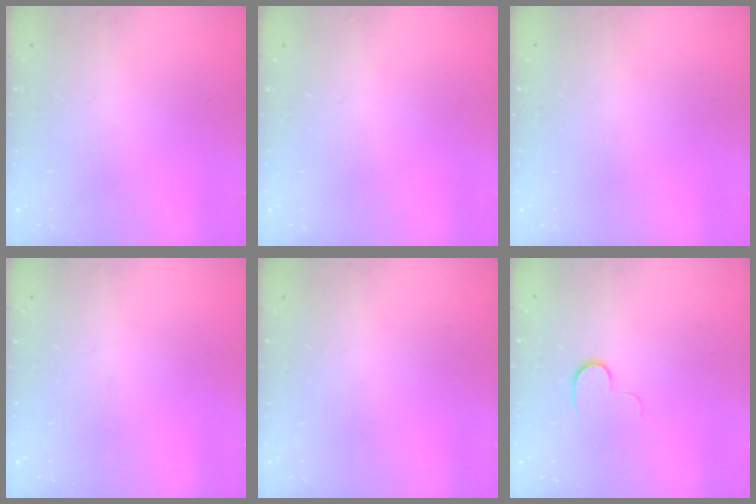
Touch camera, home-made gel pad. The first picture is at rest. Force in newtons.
{"total": 0.0}
{"total": 0.8, "press": 0.8, "slide": 0.1}
{"total": 0.0}
{"total": 0.0}
{"total": 5.5, "press": 5.4, "slide": 0.8}